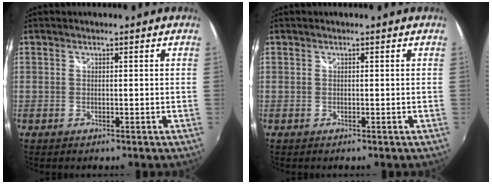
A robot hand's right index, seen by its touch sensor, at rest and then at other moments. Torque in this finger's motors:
{"motor_torque": [-0.05, 0.03, 0.00, 0.00]}